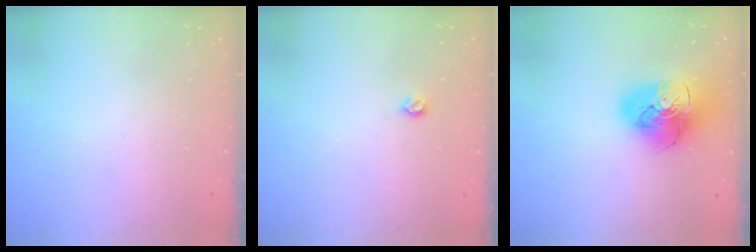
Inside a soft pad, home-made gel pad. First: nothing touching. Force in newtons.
{"total": 4.2, "press": 4.2, "slide": 0.7}
{"total": 17.1, "press": 17.0, "slide": 2.1}